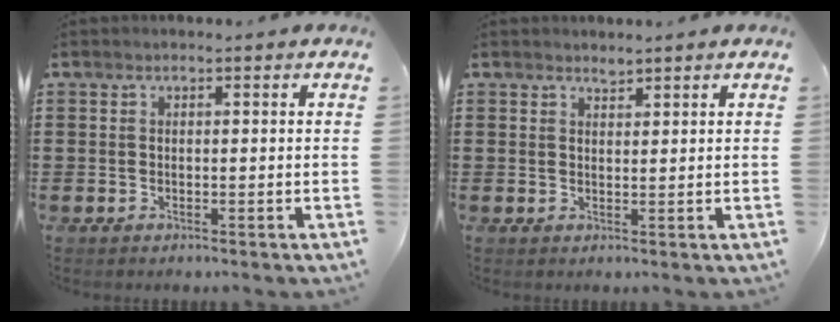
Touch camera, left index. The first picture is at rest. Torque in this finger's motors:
{"motor_torque": [0.15, -0.08, 0.05, 0.00]}